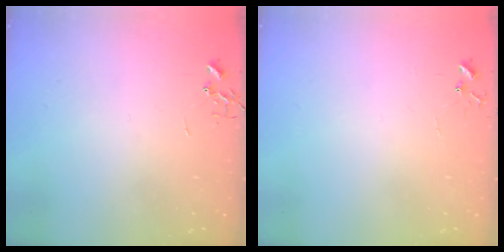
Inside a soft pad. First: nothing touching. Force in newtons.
{"total": 5.6, "press": 5.6, "slide": 0.4}